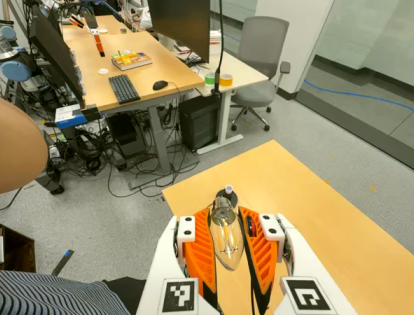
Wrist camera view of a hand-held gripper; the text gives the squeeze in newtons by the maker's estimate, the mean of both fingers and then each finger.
{"total": 23.7, "left": 25.1, "right": 22.4}